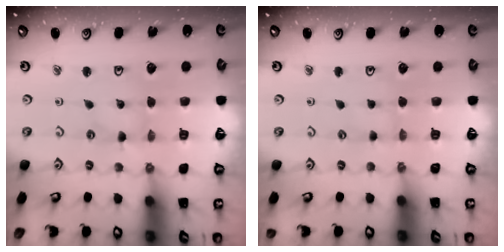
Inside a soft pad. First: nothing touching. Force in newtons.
{"total": 0.0}